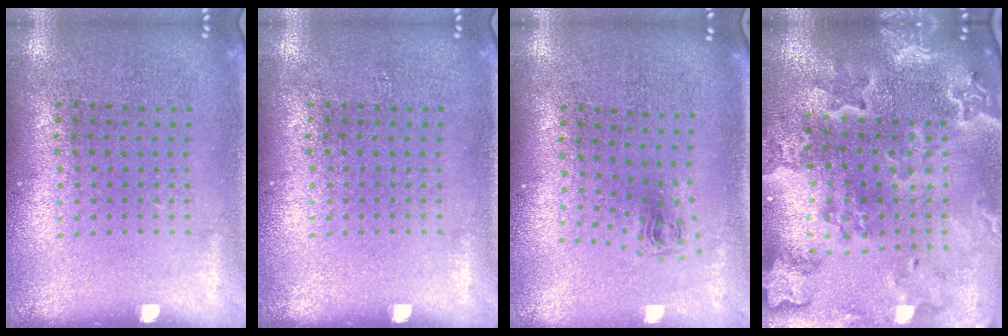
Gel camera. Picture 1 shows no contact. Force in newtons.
{"total": 0.0}
{"total": 0.7, "press": 0.4, "slide": 0.6}
{"total": 3.2, "press": 3.0, "slide": 1.3}